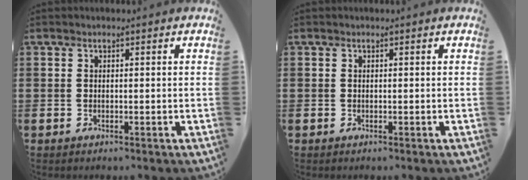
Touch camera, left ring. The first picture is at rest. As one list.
[{"total": 0.0}]